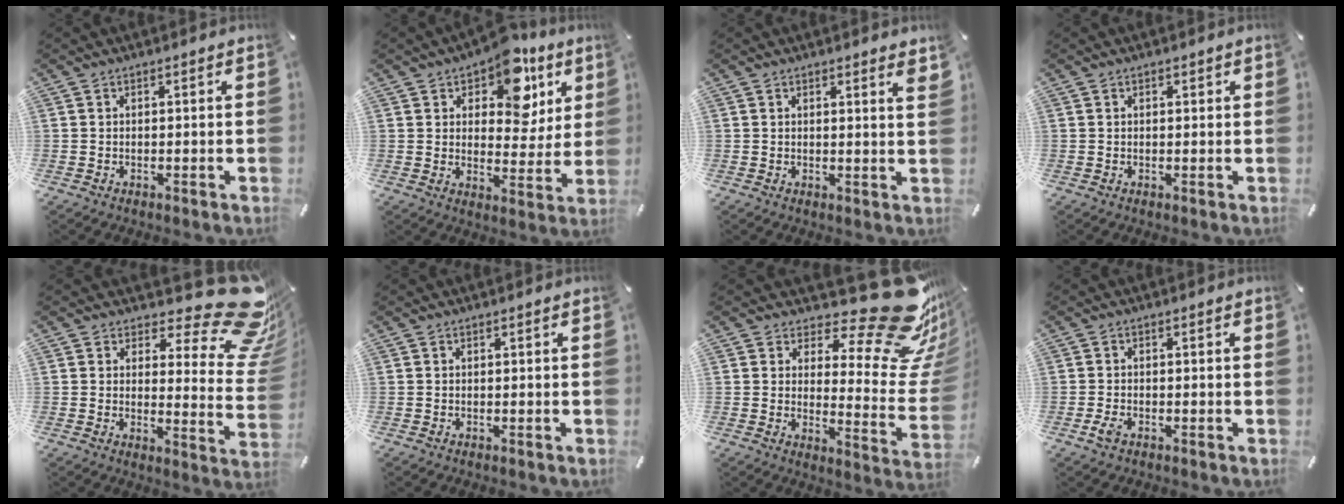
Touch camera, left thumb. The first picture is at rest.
{"total": 13.5, "force": [7.7, 8.0, 7.7], "torque": [-0.109, -0.045, 0.133]}
{"total": 1.4, "force": [1.0, 0.1, 0.9], "torque": [-0.003, -0.008, 0.016]}
{"total": 0.7, "force": [0.3, 0.6, 0.4], "torque": [-0.008, 0.003, 0.004]}
{"total": 18.0, "force": [10.7, 7.2, 12.5], "torque": [-0.157, -0.084, 0.178]}
{"total": 0.0}
{"total": 22.2, "force": [14.6, 7.9, 14.7], "torque": [-0.165, -0.126, 0.237]}
{"total": 2.1, "force": [-1.1, 1.1, 1.4], "torque": [-0.039, -0.004, -0.023]}